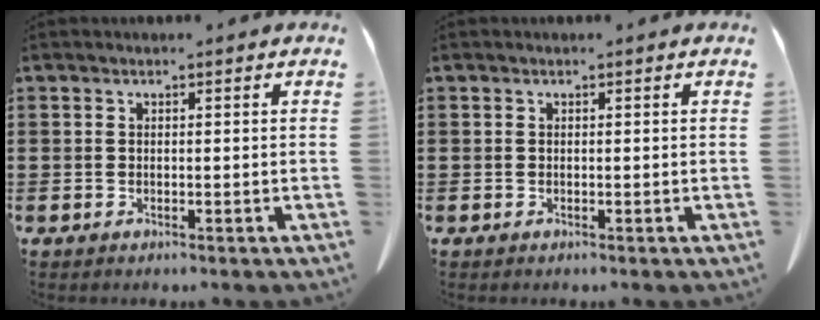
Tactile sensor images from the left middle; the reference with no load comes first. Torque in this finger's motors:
{"motor_torque": [-0.04, 0.03, 0.00, 0.00]}